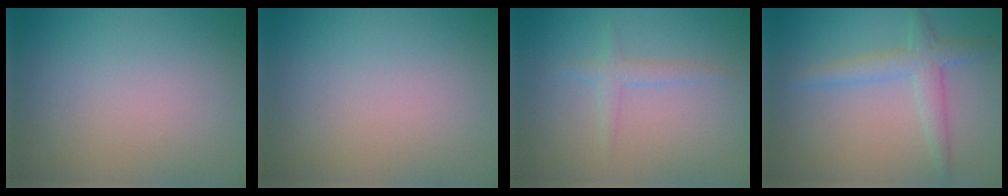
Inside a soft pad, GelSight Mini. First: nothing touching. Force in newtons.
{"total": 0.0}
{"total": 1.4, "press": 1.4, "slide": 0.0}
{"total": 2.9, "press": 2.9, "slide": 0.1}